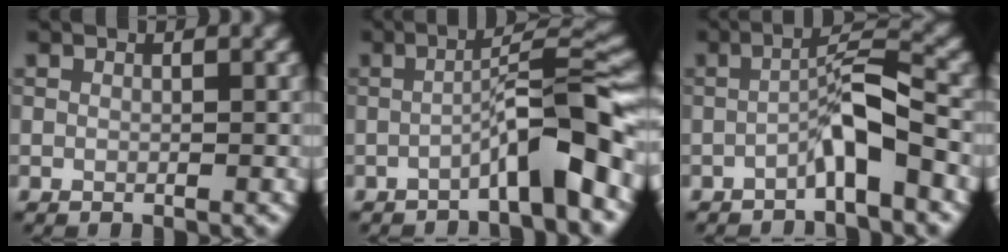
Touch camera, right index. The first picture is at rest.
{"total": 6.1, "force": [-2.8, 0.5, 5.4], "torque": [-0.084, 0.026, -0.054]}
{"total": 3.7, "force": [-1.8, 0.4, 3.2], "torque": [-0.057, 0.021, -0.038]}